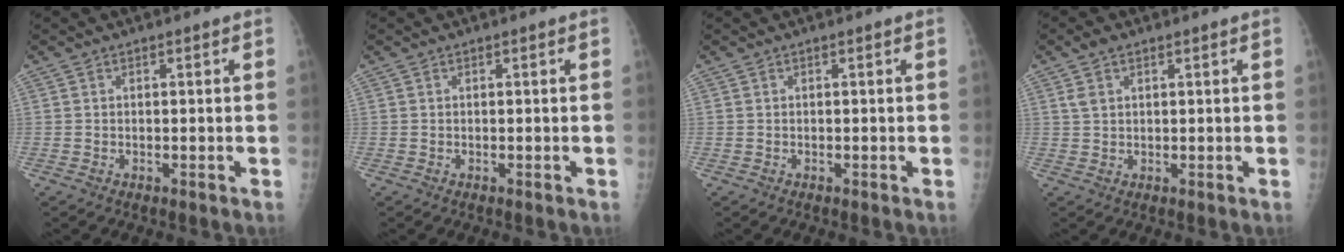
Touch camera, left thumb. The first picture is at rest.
{"total": 0.0}
{"total": 0.0}
{"total": 3.0, "force": [1.6, 1.8, 1.7], "torque": [-0.031, 0.000, 0.039]}